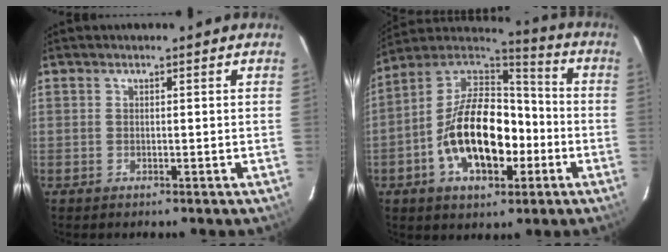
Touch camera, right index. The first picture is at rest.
{"total": 18.8, "force": [-5.2, 10.3, 14.9], "torque": [-0.284, 0.015, -0.085]}